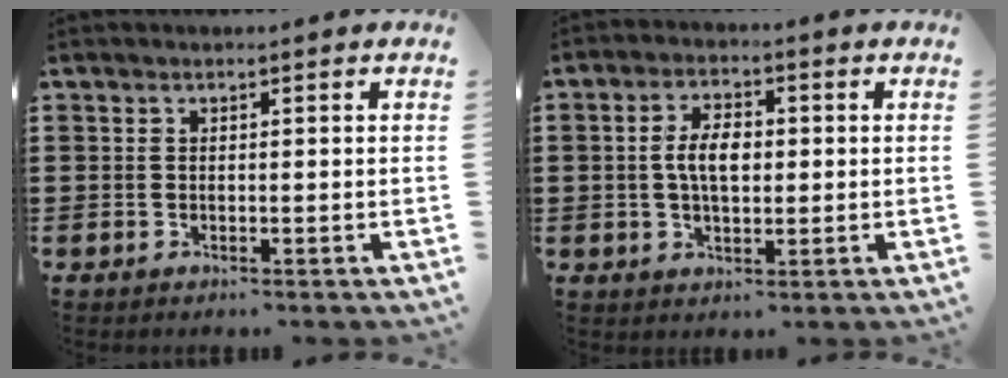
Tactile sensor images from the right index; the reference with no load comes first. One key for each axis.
{"total": 5.3, "fx": 0.2, "fy": 2.7, "fz": 4.5, "tx": -0.089, "ty": 0.003, "tz": -0.004}